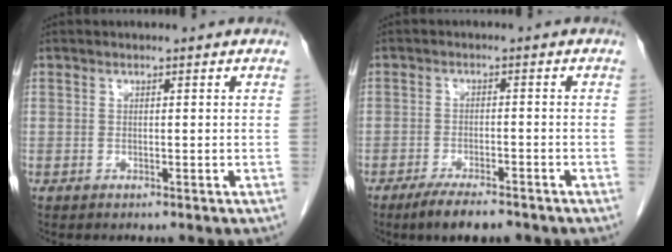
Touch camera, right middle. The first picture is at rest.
{"total": 6.2, "force": [-4.8, 1.4, 3.7], "torque": [-0.061, -0.008, -0.076]}